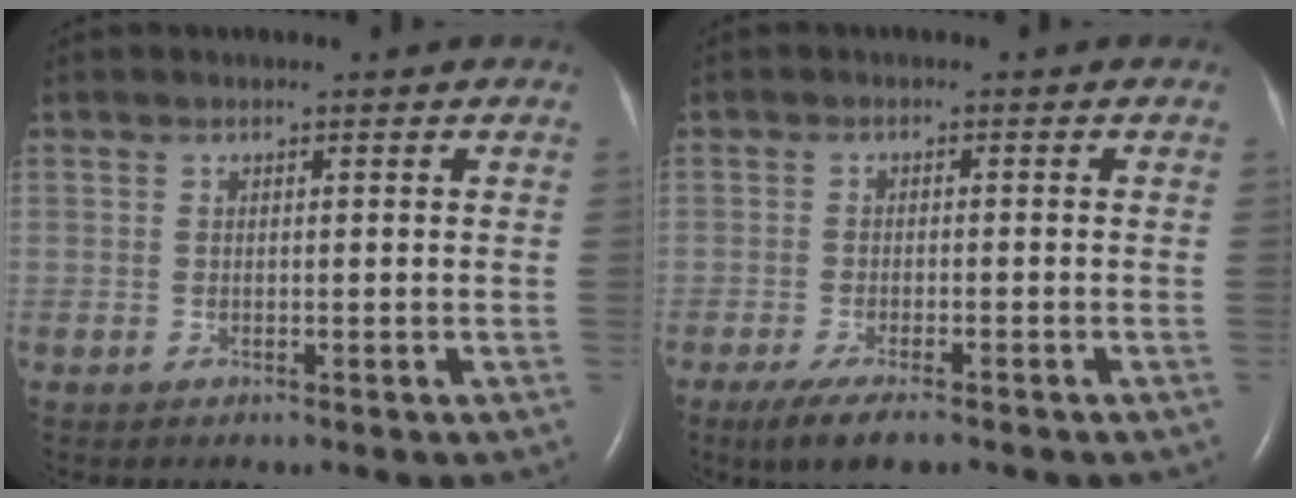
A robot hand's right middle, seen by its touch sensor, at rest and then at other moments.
{"total": 6.6, "force": [-4.7, 1.5, 4.4], "torque": [-0.076, -0.016, -0.072]}